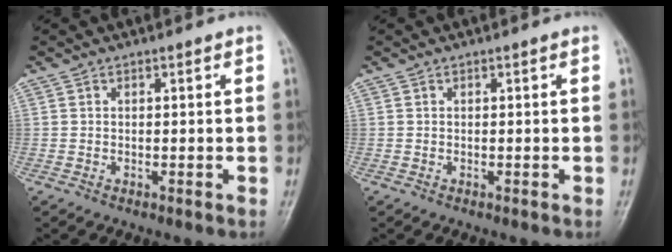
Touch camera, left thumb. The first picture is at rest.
{"total": 0.0}